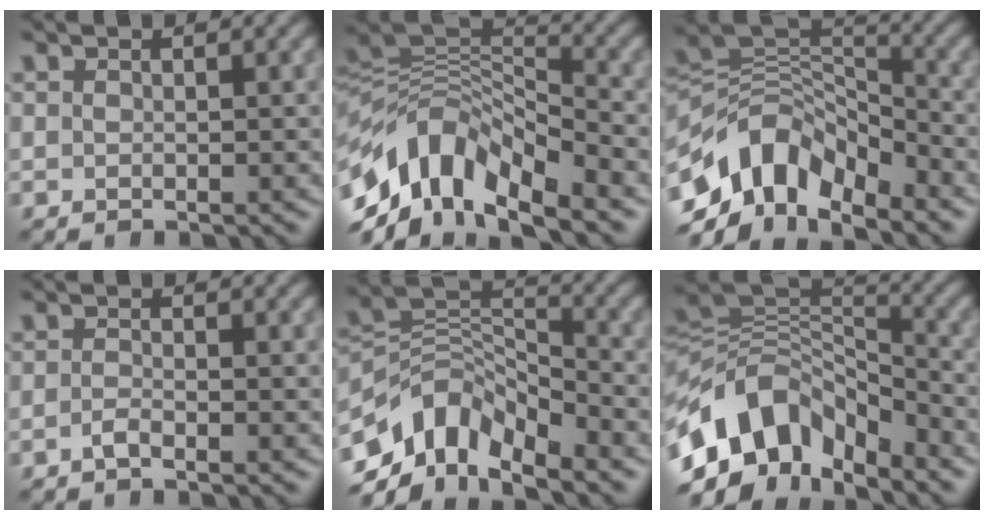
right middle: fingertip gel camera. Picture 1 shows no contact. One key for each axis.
{"total": 11.0, "fx": -5.6, "fy": 5.5, "fz": 7.7, "tx": -0.142, "ty": 0.019, "tz": -0.116}
{"total": 9.8, "fx": -5.9, "fy": 5.4, "fz": 5.6, "tx": -0.090, "ty": 0.007, "tz": -0.122}
{"total": 0.8, "fx": -0.5, "fy": 0.2, "fz": 0.7, "tx": -0.019, "ty": 0.003, "tz": -0.011}
{"total": 8.1, "fx": -5.4, "fy": 4.3, "fz": 4.3, "tx": -0.061, "ty": 0.001, "tz": -0.109}
{"total": 11.1, "fx": -5.7, "fy": 6.5, "fz": 7.1, "tx": -0.129, "ty": 0.019, "tz": -0.115}